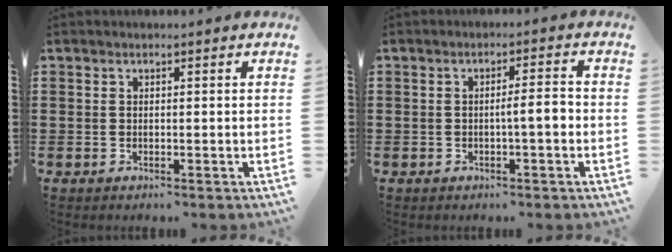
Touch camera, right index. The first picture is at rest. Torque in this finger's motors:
{"motor_torque": [0.47, -0.36, 0.09, 0.08]}